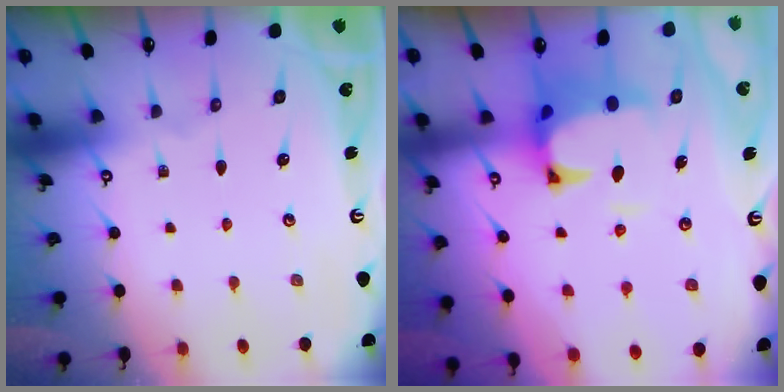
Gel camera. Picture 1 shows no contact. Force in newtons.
{"total": 2.6, "press": 2.4, "slide": 1.1}